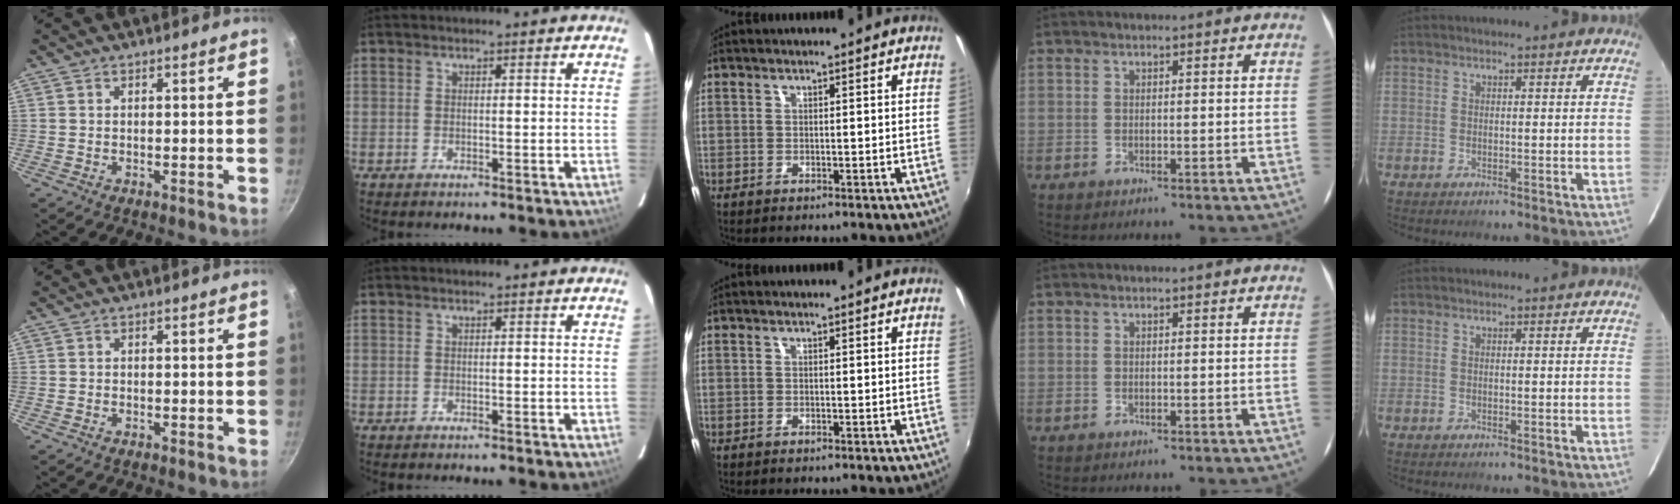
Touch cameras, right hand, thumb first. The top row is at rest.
{}